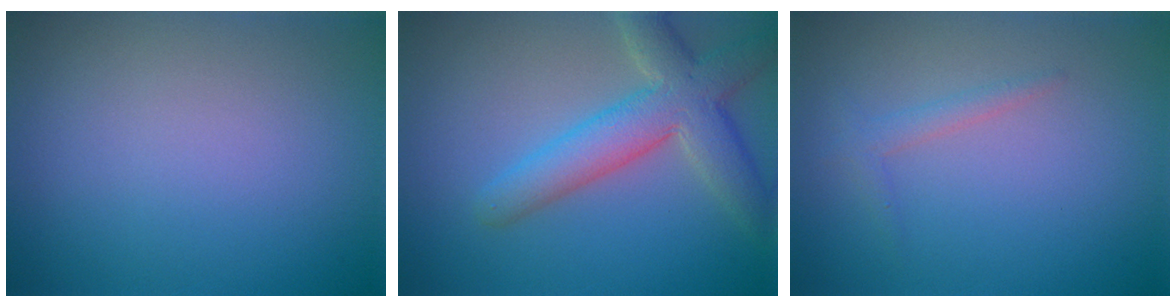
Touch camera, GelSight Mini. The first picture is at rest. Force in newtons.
{"total": 5.9, "press": 5.8, "slide": 0.7}
{"total": 1.3, "press": 1.3, "slide": 0.1}